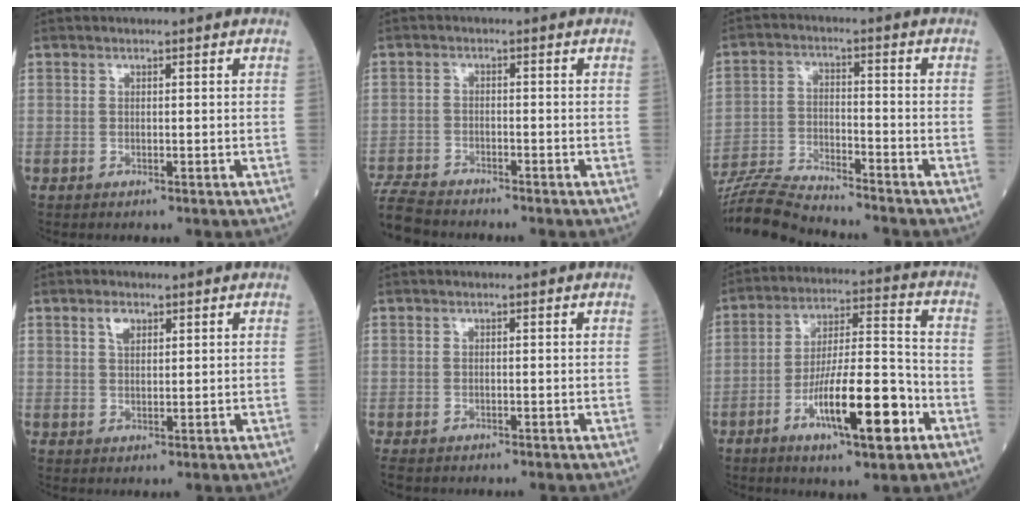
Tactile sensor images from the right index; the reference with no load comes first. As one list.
[{"total": 6.8, "force": [-6.5, 1.4, 1.5], "torque": [-0.027, -0.020, -0.120]}, {"total": 11.7, "force": [-11.3, -0.1, 3.3], "torque": [-0.060, -0.010, -0.202]}, {"total": 2.3, "force": [1.3, 1.1, 1.5], "torque": [-0.029, 0.002, 0.026]}, {"total": 1.8, "force": [-1.4, 0.9, 0.5], "torque": [-0.012, -0.002, -0.022]}, {"total": 14.7, "force": [-6.3, 2.6, 13.0], "torque": [-0.224, 0.000, -0.103]}]